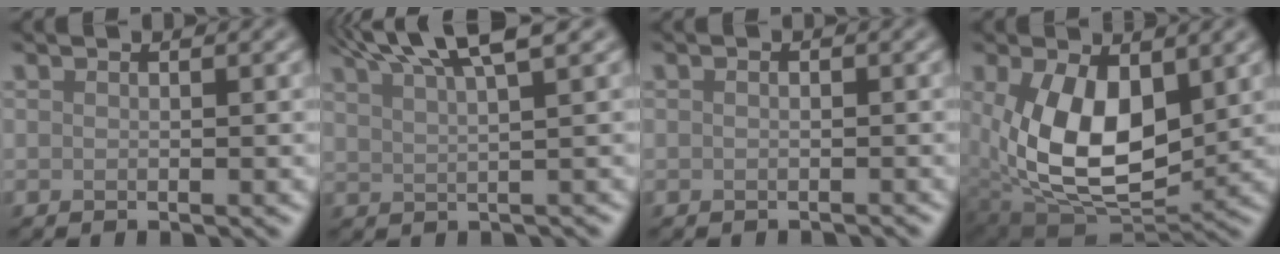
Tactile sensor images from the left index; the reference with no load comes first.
{"total": 6.9, "force": [4.8, 1.4, 4.7], "torque": [-0.061, 0.023, 0.071]}
{"total": 0.6, "force": [-0.3, 0.4, 0.2], "torque": [-0.002, -0.006, -0.006]}
{"total": 10.2, "force": [1.4, 6.0, 8.1], "torque": [-0.161, -0.020, 0.034]}